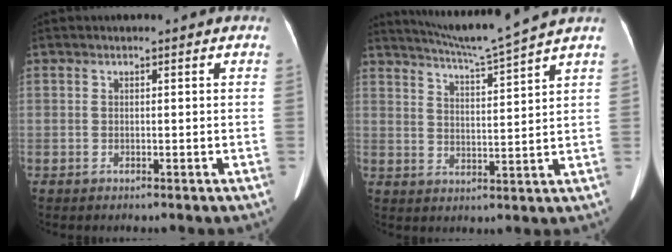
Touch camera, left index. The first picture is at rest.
{"total": 9.8, "force": [8.8, -2.4, 3.5], "torque": [-0.068, -0.013, 0.145]}